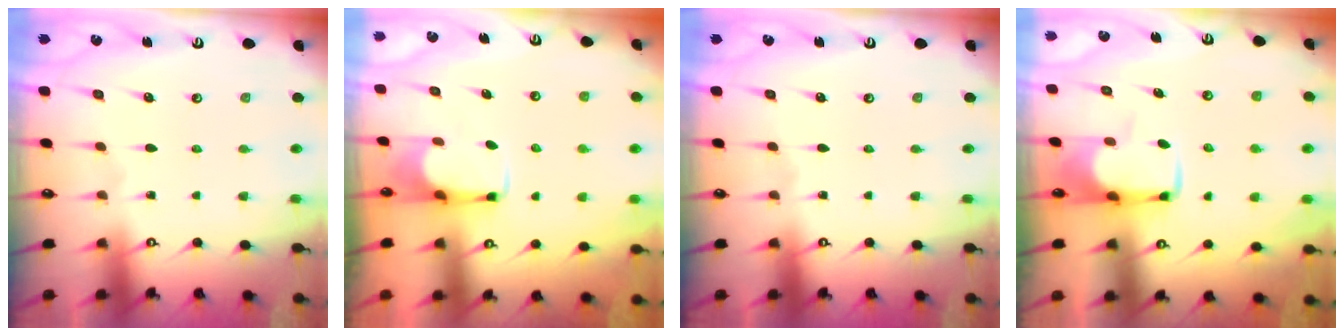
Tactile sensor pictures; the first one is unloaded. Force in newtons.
{"total": 2.8, "press": 2.8, "slide": 0.5}
{"total": 0.0}
{"total": 1.8, "press": 1.7, "slide": 0.5}